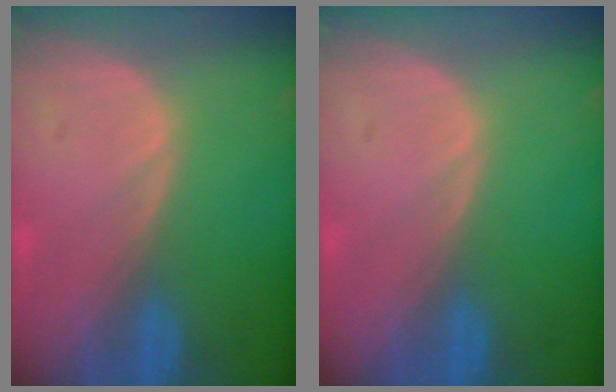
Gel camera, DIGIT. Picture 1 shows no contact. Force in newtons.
{"total": 0.0}